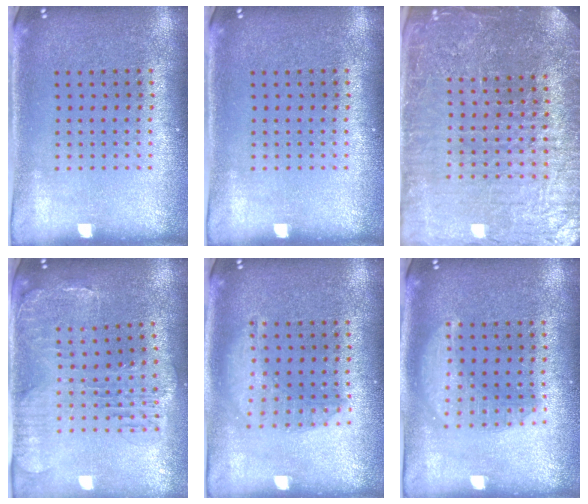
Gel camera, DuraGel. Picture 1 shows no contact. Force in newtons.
{"total": 0.0}
{"total": 5.4, "press": 4.9, "slide": 2.3}
{"total": 1.4, "press": 1.4, "slide": 0.4}
{"total": 1.4, "press": 1.4, "slide": 0.3}
{"total": 2.8, "press": 2.8, "slide": 0.3}